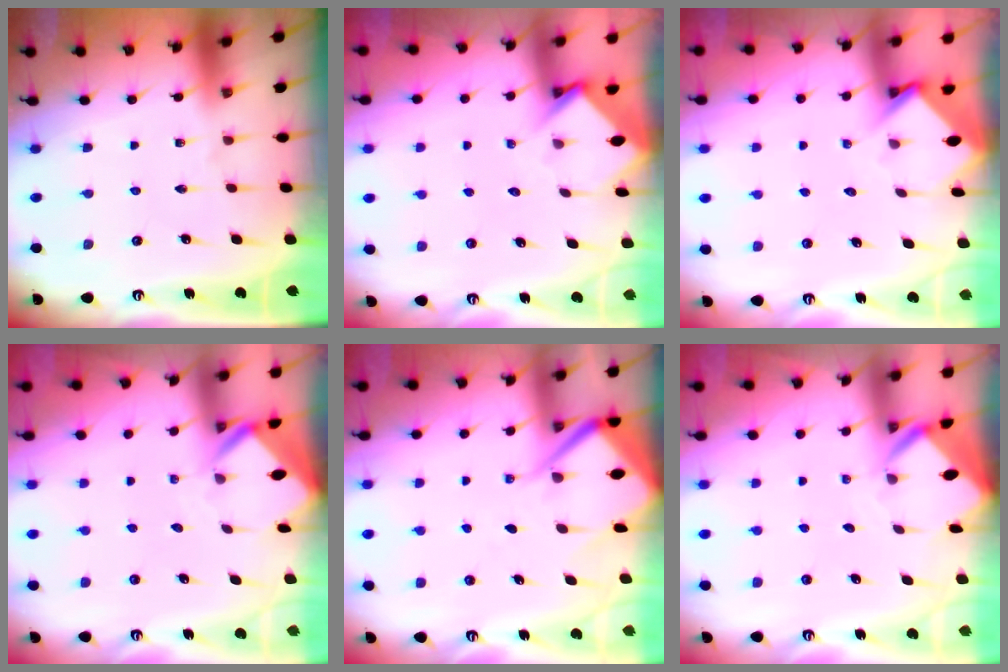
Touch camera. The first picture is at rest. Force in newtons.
{"total": 3.6, "press": 3.5, "slide": 0.3}
{"total": 3.5, "press": 3.5, "slide": 0.2}
{"total": 2.9, "press": 2.9, "slide": 0.2}
{"total": 7.5, "press": 7.5, "slide": 0.5}
{"total": 2.8, "press": 2.8, "slide": 0.1}